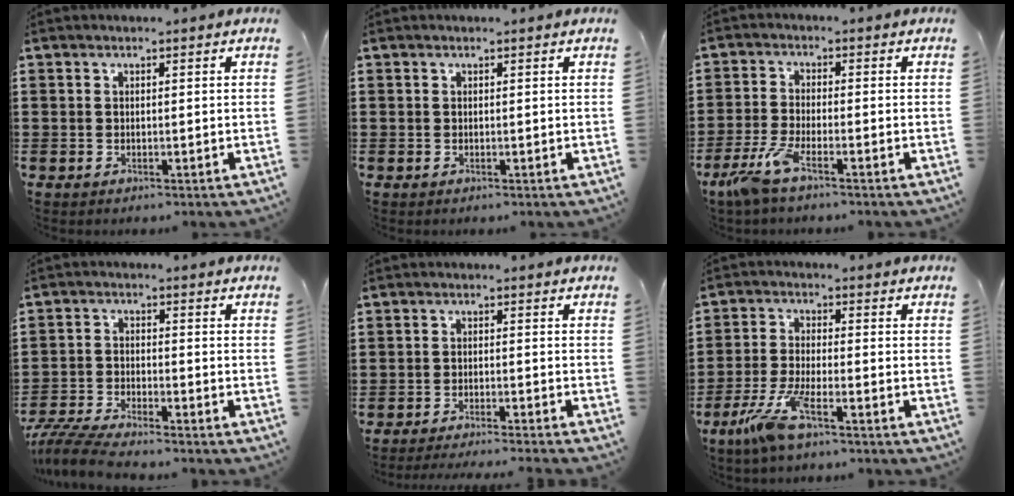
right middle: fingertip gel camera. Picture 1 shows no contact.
{"total": 0.0}
{"total": 5.1, "force": [-3.4, 0.8, 3.7], "torque": [-0.095, -0.014, -0.068]}
{"total": 5.2, "force": [-4.9, 0.2, 1.7], "torque": [-0.050, -0.010, -0.101]}
{"total": 2.3, "force": [-2.2, -0.4, 0.7], "torque": [-0.012, 0.000, -0.044]}
{"total": 7.2, "force": [-4.3, 1.2, 5.6], "torque": [-0.135, -0.017, -0.083]}